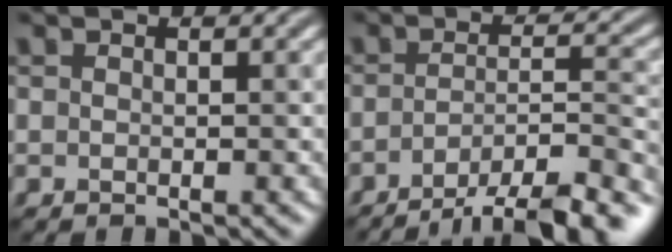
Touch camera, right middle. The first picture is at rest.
{"total": 9.8, "force": [-7.1, 2.5, 6.2], "torque": [-0.085, 0.003, -0.105]}